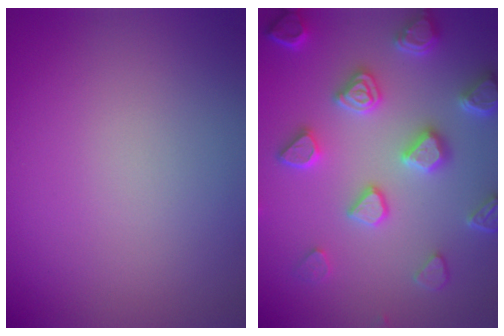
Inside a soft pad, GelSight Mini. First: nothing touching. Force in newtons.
{"total": 5.5, "press": 5.0, "slide": 2.4}